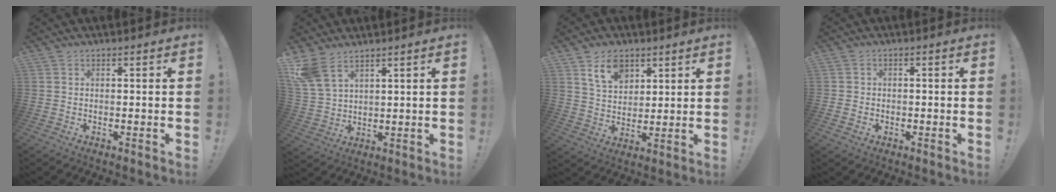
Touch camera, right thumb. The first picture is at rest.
{"total": 8.9, "force": [6.3, 4.3, 4.6], "torque": [-0.090, -0.026, 0.124]}
{"total": 10.2, "force": [6.1, 6.5, 5.1], "torque": [-0.085, -0.022, 0.116]}
{"total": 1.8, "force": [-0.3, 1.7, 0.5], "torque": [-0.007, 0.003, -0.005]}